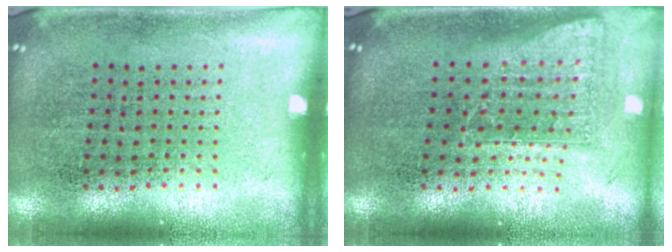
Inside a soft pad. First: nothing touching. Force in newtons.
{"total": 1.8, "press": 1.3, "slide": 1.2}